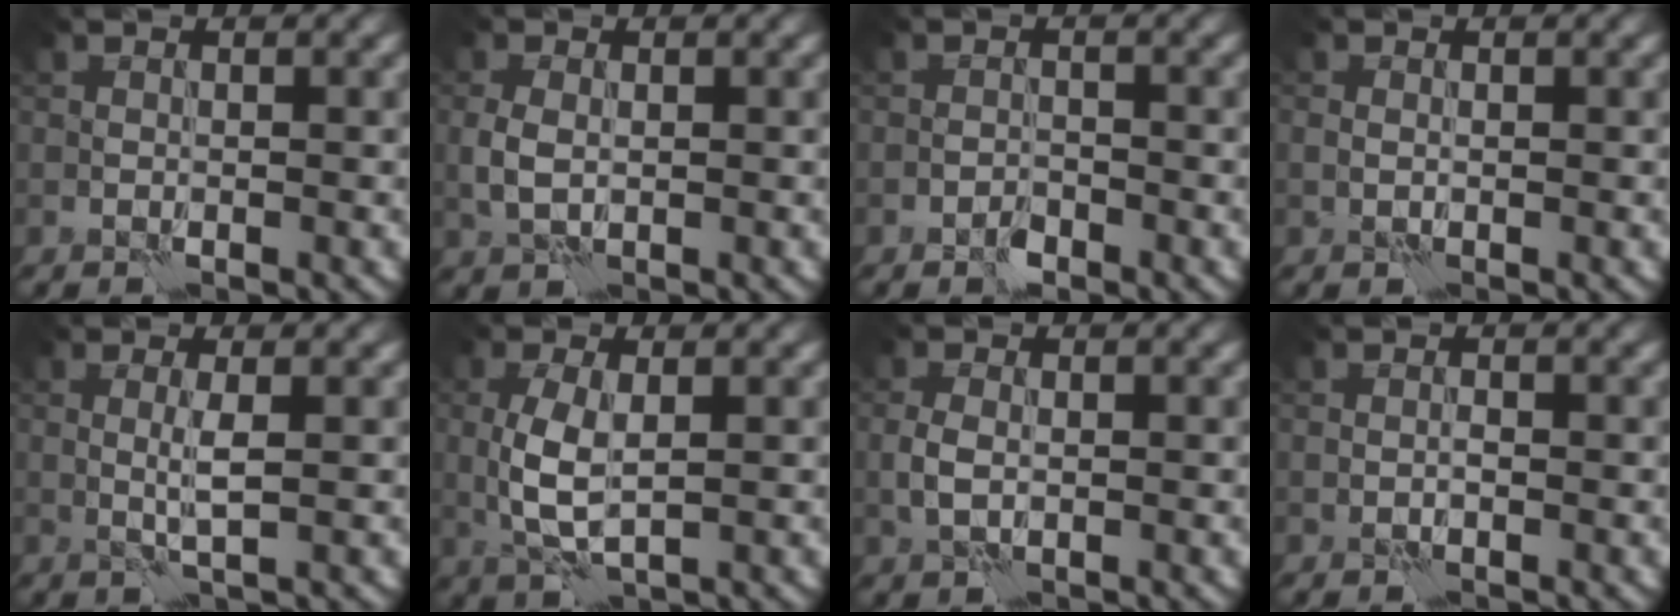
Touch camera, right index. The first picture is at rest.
{"total": 2.0, "force": [0.0, 1.4, 1.5], "torque": [-0.040, 0.001, 0.001]}
{"total": 0.9, "force": [-0.8, 0.4, 0.3], "torque": [-0.001, 0.004, -0.017]}
{"total": 0.6, "force": [-0.1, 0.4, 0.4], "torque": [-0.009, 0.000, -0.002]}
{"total": 1.8, "force": [0.3, -0.1, 1.7], "torque": [-0.037, 0.004, 0.003]}
{"total": 3.9, "force": [0.2, 1.5, 3.6], "torque": [-0.088, 0.004, 0.005]}
{"total": 1.8, "force": [-0.2, 1.1, 1.4], "torque": [-0.036, 0.002, -0.007]}
{"total": 0.0}